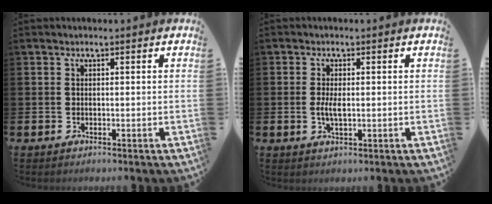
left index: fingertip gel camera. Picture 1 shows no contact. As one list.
[{"total": 2.7, "force": [0.0, 1.1, 2.4], "torque": [-0.042, 0.000, -0.003]}]